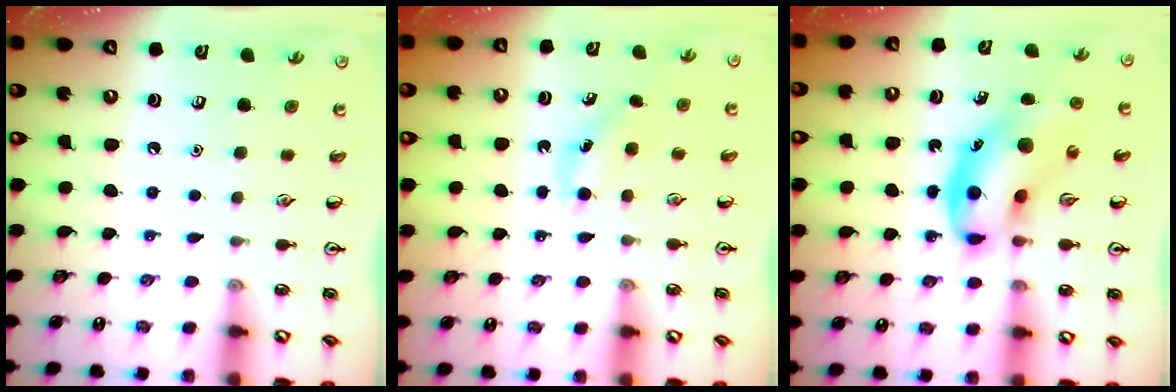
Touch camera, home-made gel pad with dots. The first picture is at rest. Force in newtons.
{"total": 3.7, "press": 3.6, "slide": 1.0}
{"total": 12.6, "press": 12.1, "slide": 3.3}